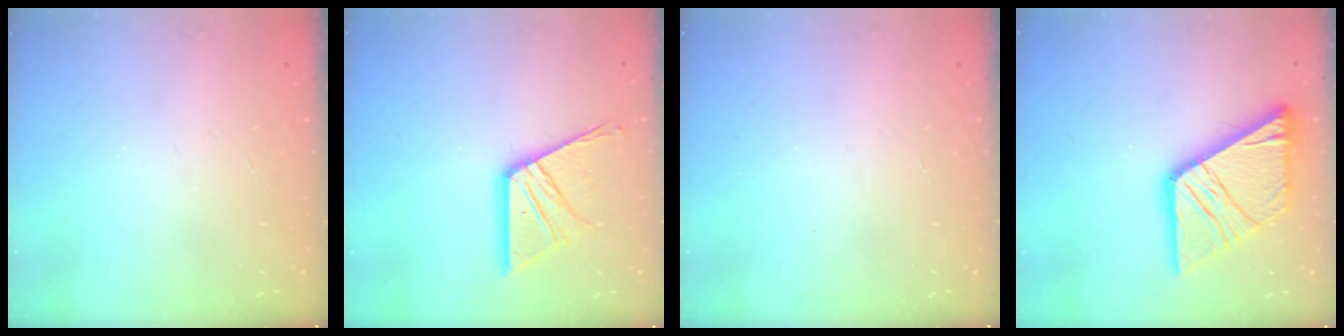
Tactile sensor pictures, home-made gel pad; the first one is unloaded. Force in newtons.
{"total": 14.7, "press": 14.7, "slide": 1.4}
{"total": 0.0}
{"total": 19.7, "press": 19.6, "slide": 2.3}